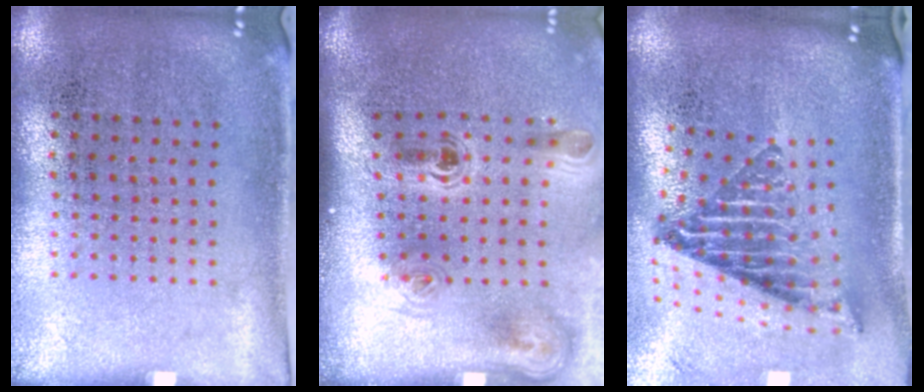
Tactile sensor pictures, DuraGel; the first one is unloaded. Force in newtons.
{"total": 2.3, "press": 1.5, "slide": 1.7}
{"total": 2.1, "press": 1.5, "slide": 1.6}